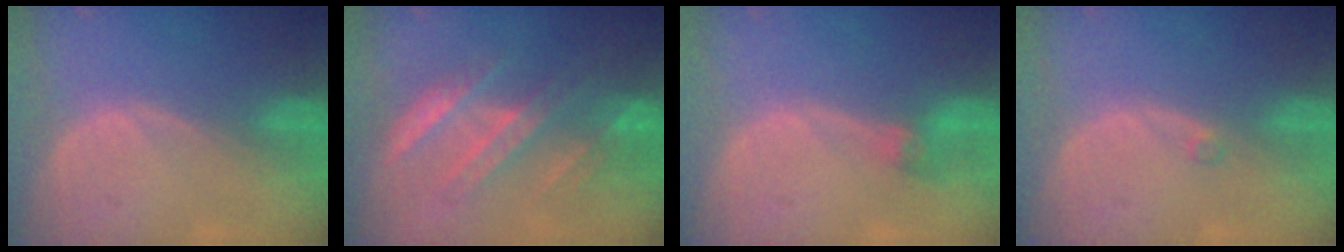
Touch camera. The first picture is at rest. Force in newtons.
{"total": 7.0, "press": 7.0, "slide": 0.2}
{"total": 3.0, "press": 2.6, "slide": 1.4}
{"total": 0.6, "press": 0.6, "slide": 0.1}